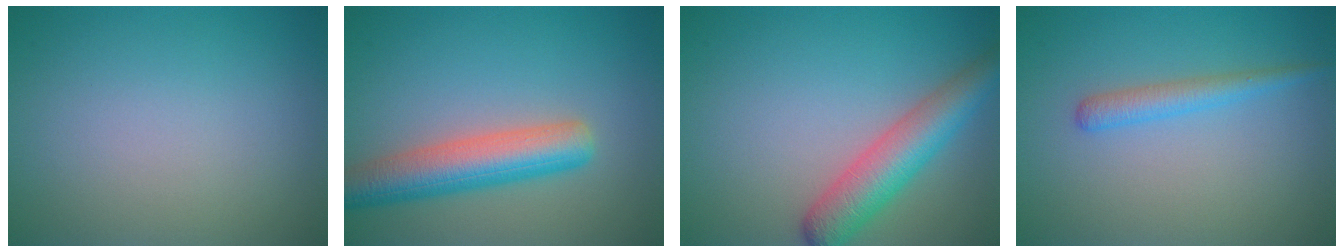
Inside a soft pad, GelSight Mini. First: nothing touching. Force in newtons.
{"total": 6.0, "press": 6.0, "slide": 0.3}
{"total": 5.4, "press": 5.4, "slide": 0.2}
{"total": 2.0, "press": 2.0, "slide": 0.1}